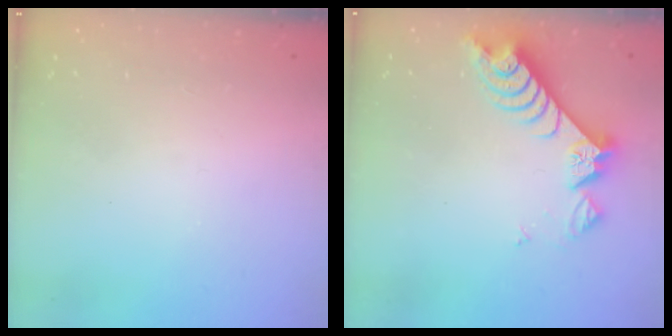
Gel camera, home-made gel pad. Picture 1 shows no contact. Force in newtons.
{"total": 8.5, "press": 8.4, "slide": 0.8}